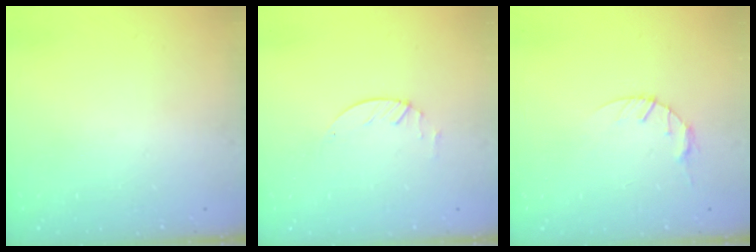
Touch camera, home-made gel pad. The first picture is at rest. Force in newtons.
{"total": 1.9, "press": 1.9, "slide": 0.3}
{"total": 4.6, "press": 4.6, "slide": 0.6}